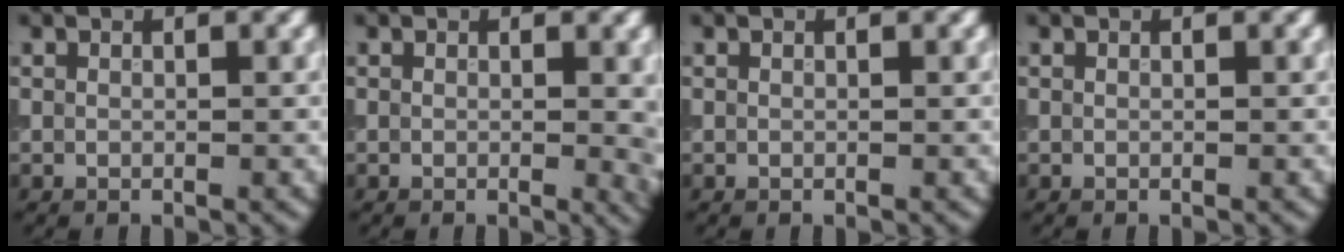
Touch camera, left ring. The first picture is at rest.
{"total": 2.1, "force": [0.1, 0.5, 2.1], "torque": [-0.019, -0.004, 0.000]}
{"total": 0.0}
{"total": 0.0}